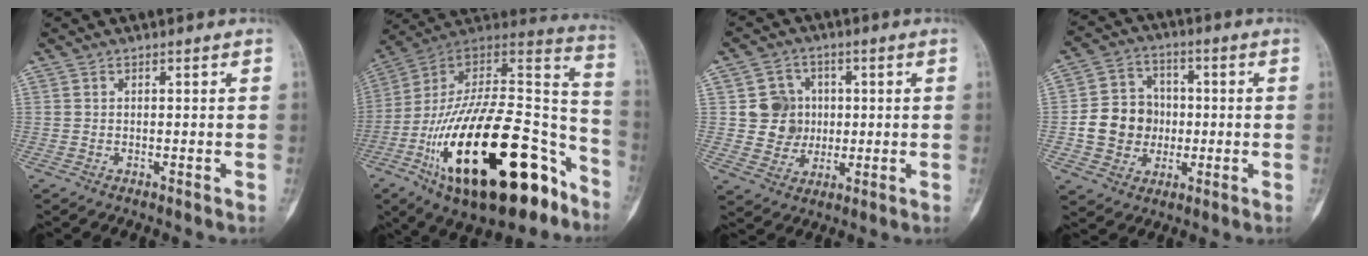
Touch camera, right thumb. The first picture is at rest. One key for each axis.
{"total": 35.7, "fx": -16.7, "fy": 15.6, "fz": 27.4, "tx": -0.411, "ty": 0.067, "tz": -0.265}
{"total": 8.2, "fx": 1.0, "fy": 7.9, "fz": 2.1, "tx": 0.007, "ty": 0.007, "tz": 0.021}
{"total": 11.5, "fx": -1.2, "fy": 10.2, "fz": 5.0, "tx": -0.052, "ty": 0.020, "tz": -0.023}